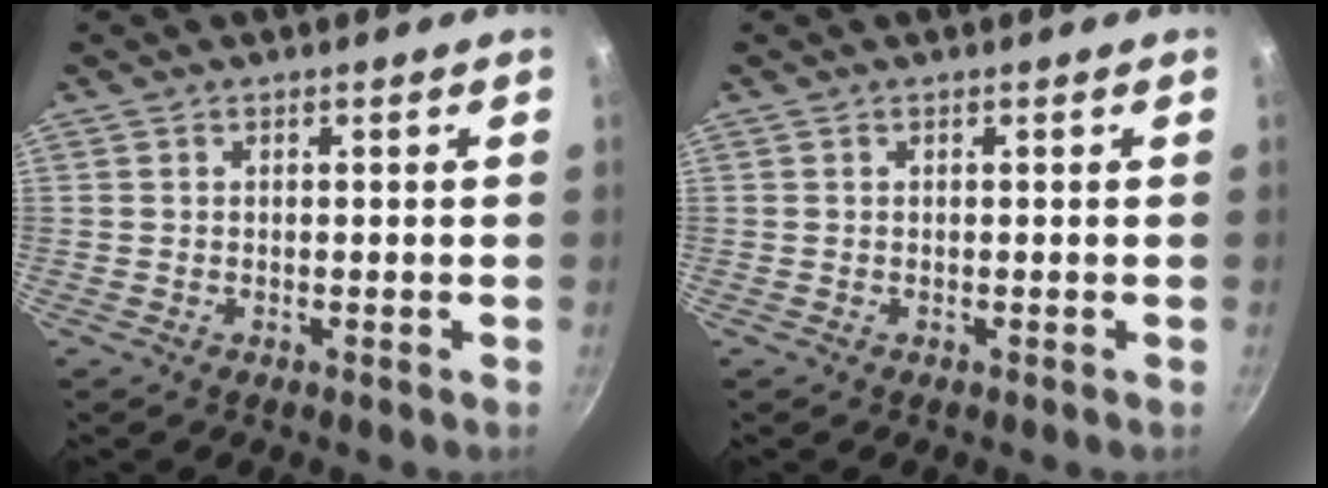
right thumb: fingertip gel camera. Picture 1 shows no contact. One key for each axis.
{"total": 0.0}